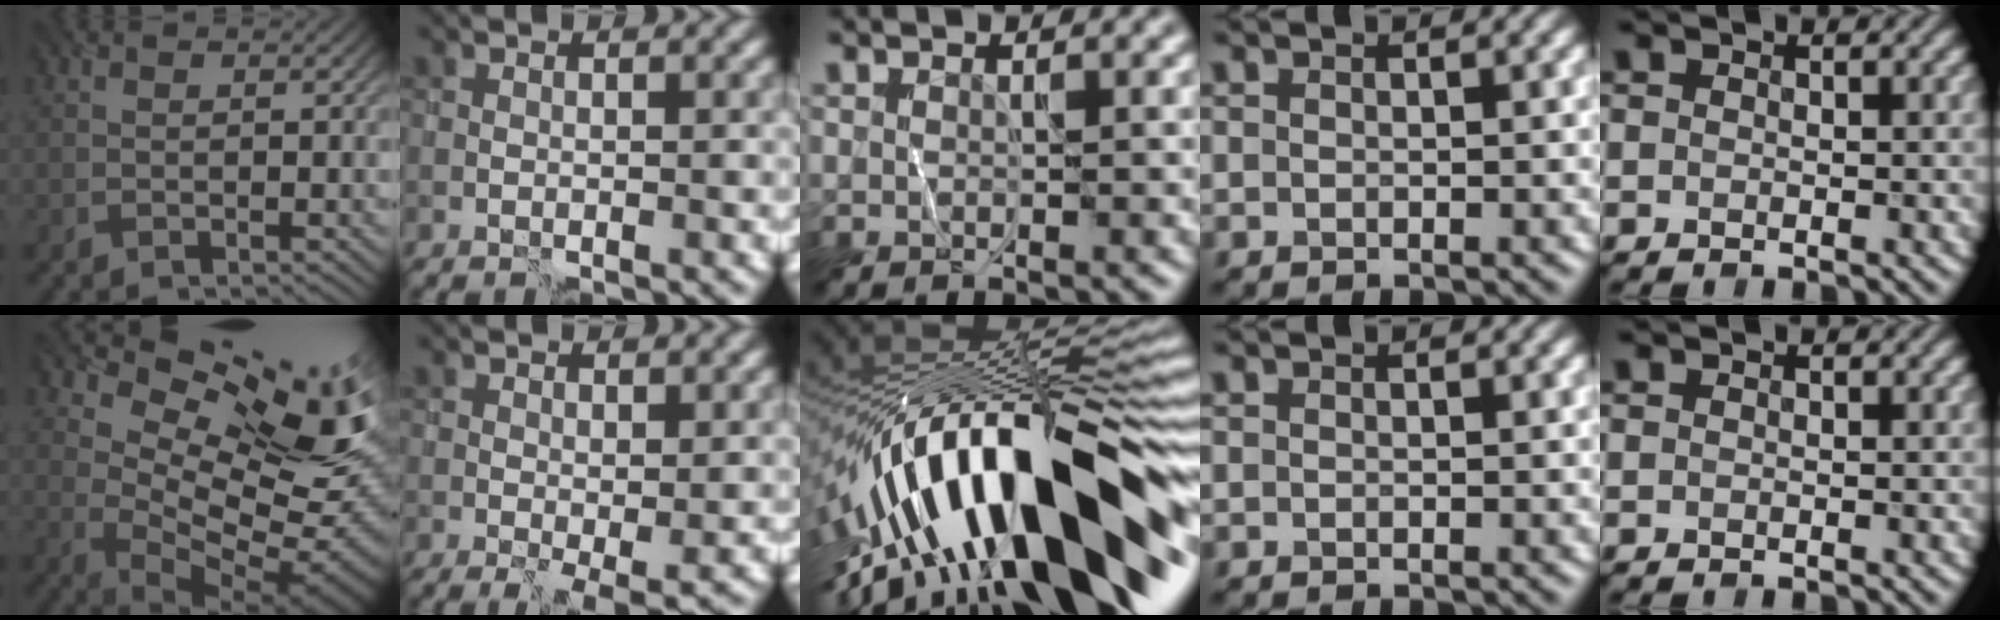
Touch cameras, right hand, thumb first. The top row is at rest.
{"thumb": {"total": 16.9, "force": [6.1, 9.0, 13.0], "torque": [-0.196, 0.012, 0.112]}, "index": {"total": 2.2, "force": [-0.1, 0.8, 2.1], "torque": [-0.033, -0.008, 0.002]}, "middle": {"total": 17.1, "force": [-4.7, 6.7, 15.0], "torque": [-0.247, 0.045, -0.091]}}